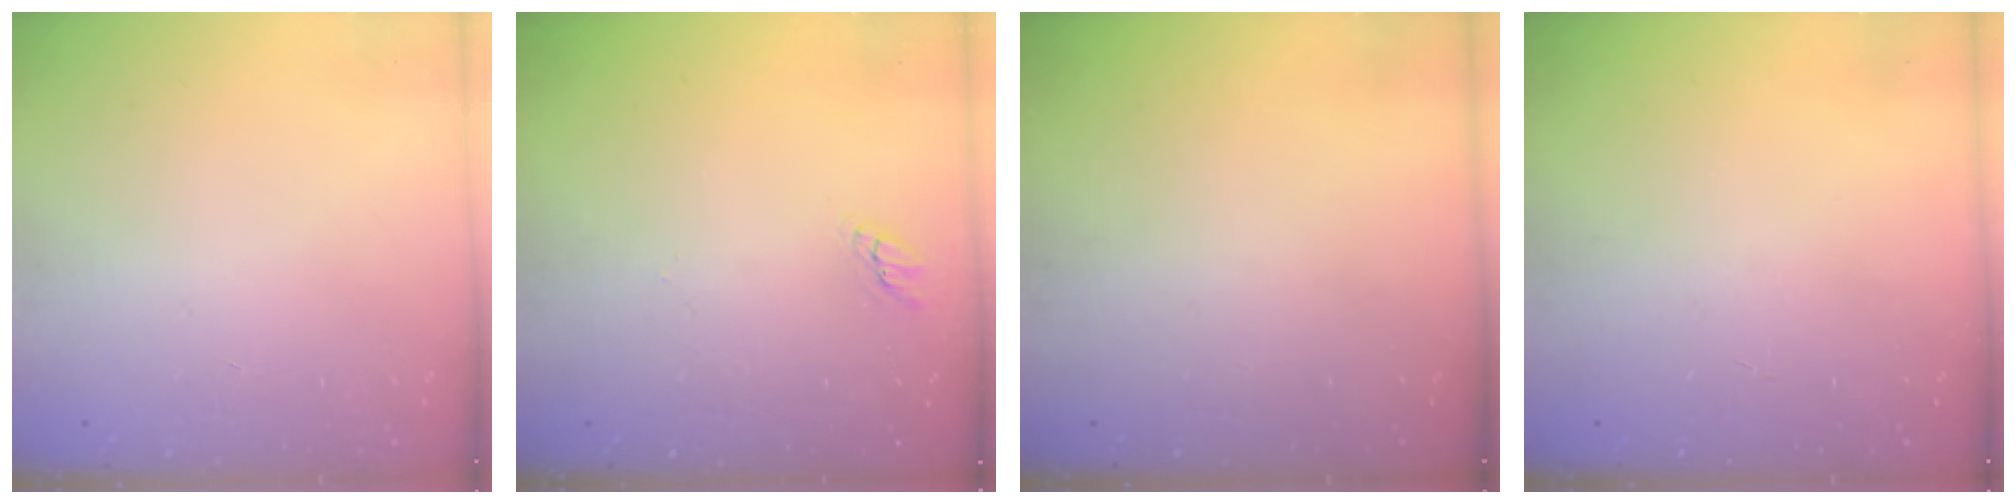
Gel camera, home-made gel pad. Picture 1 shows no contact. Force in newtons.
{"total": 2.2, "press": 2.2, "slide": 0.2}
{"total": 0.0}
{"total": 0.0}